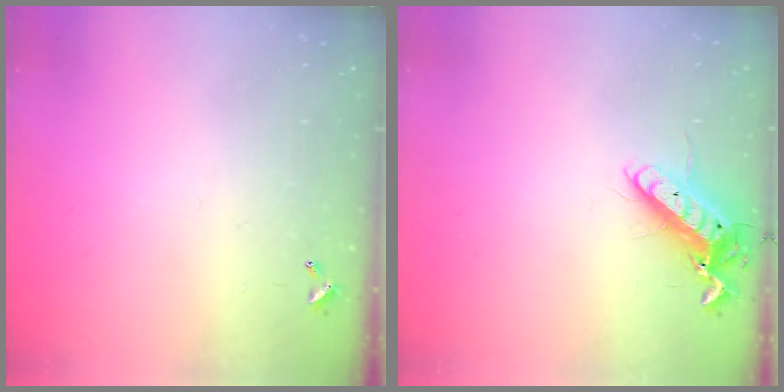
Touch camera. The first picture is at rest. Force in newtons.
{"total": 12.5, "press": 12.4, "slide": 1.6}